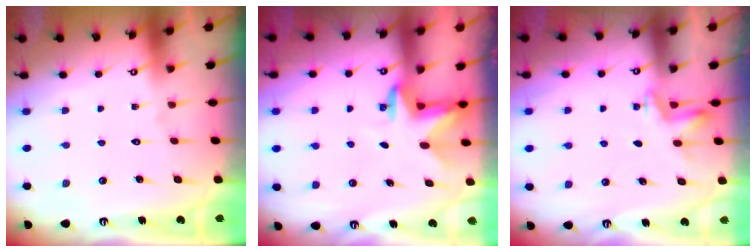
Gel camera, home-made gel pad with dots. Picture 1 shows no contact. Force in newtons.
{"total": 3.1, "press": 3.0, "slide": 0.8}
{"total": 2.8, "press": 2.7, "slide": 0.9}